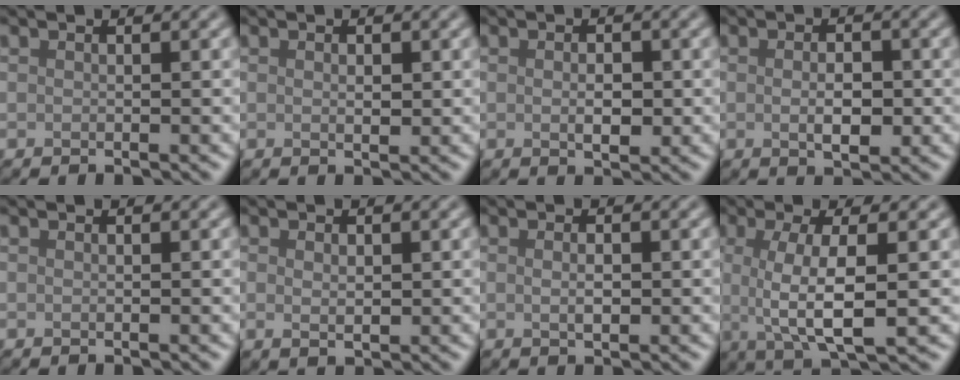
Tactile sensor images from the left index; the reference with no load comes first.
{"total": 1.0, "force": [0.2, 0.5, 0.9], "torque": [-0.013, -0.001, 0.004]}
{"total": 2.1, "force": [-0.1, 1.0, 1.8], "torque": [-0.029, -0.002, -0.001]}
{"total": 2.8, "force": [-0.3, 1.3, 2.5], "torque": [-0.042, -0.003, -0.003]}
{"total": 0.0}
{"total": 1.5, "force": [0.2, 0.9, 1.2], "torque": [-0.021, -0.002, 0.007]}
{"total": 1.4, "force": [0.1, 0.6, 1.2], "torque": [-0.027, 0.000, 0.002]}
{"total": 5.6, "force": [0.1, 1.6, 5.4], "torque": [-0.098, -0.001, 0.002]}